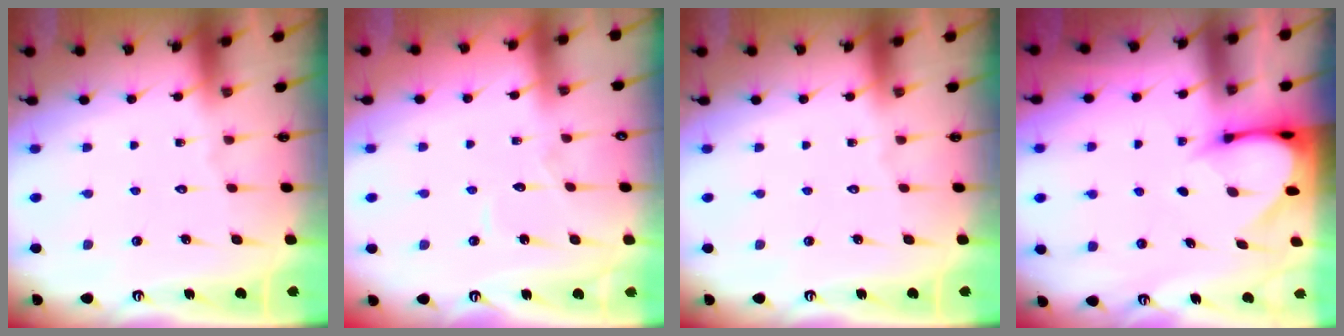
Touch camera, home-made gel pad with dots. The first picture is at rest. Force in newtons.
{"total": 3.7, "press": 3.6, "slide": 0.4}
{"total": 0.0}
{"total": 4.5, "press": 4.4, "slide": 0.5}